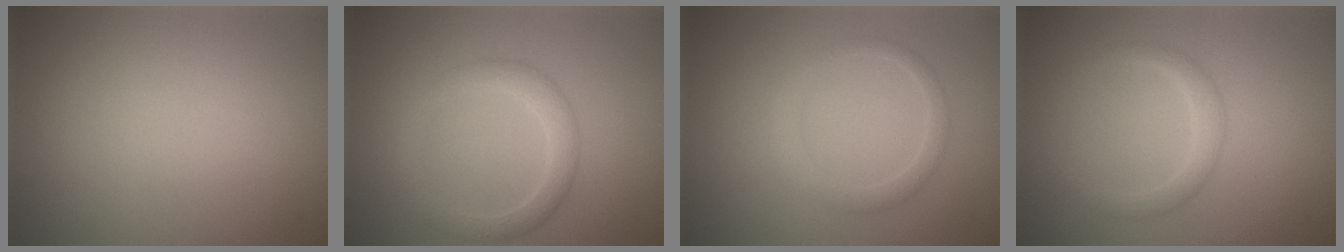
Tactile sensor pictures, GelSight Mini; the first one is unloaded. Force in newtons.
{"total": 2.7, "press": 2.7, "slide": 0.1}
{"total": 1.8, "press": 1.8, "slide": 0.0}
{"total": 1.7, "press": 1.7, "slide": 0.1}